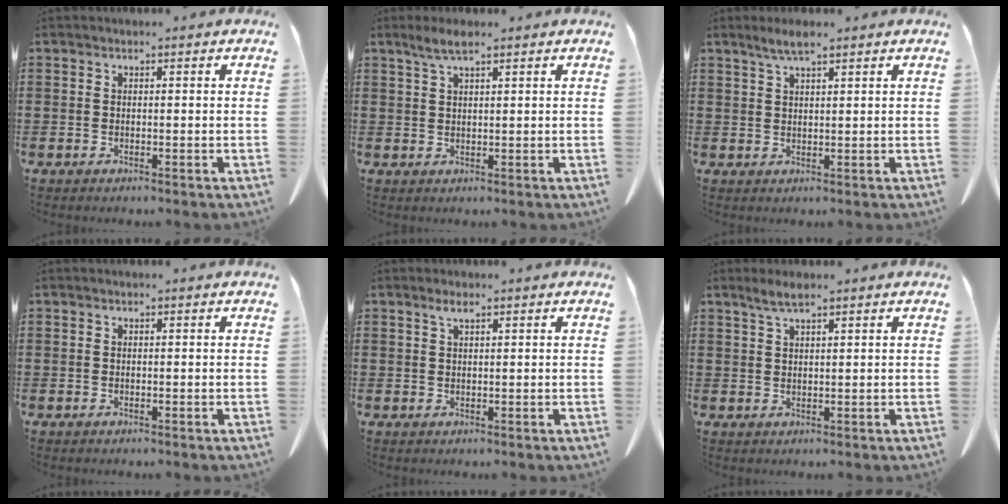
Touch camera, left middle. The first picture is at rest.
{"total": 3.0, "force": [2.1, 0.4, 2.2], "torque": [-0.047, 0.000, 0.038]}
{"total": 3.2, "force": [2.3, 0.4, 2.2], "torque": [-0.048, 0.001, 0.042]}
{"total": 0.0}
{"total": 1.7, "force": [1.0, 0.3, 1.4], "torque": [-0.029, 0.000, 0.019]}
{"total": 2.6, "force": [1.9, 0.3, 1.7], "torque": [-0.038, -0.001, 0.035]}